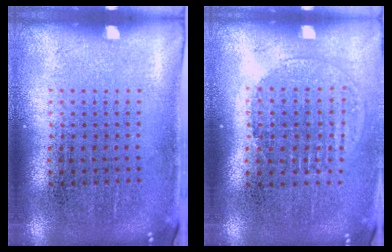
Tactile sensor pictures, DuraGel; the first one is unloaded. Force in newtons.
{"total": 1.4, "press": 1.2, "slide": 0.6}